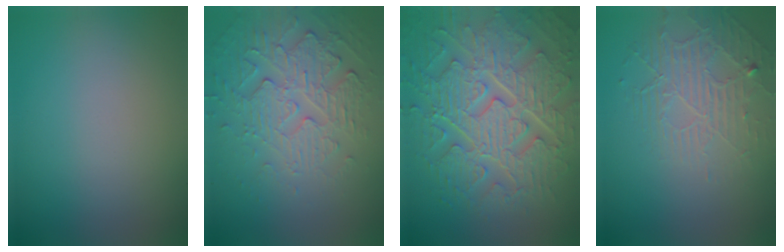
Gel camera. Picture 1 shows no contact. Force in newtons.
{"total": 5.8, "press": 3.7, "slide": 4.4}
{"total": 9.2, "press": 6.8, "slide": 6.2}
{"total": 2.3, "press": 1.7, "slide": 1.6}